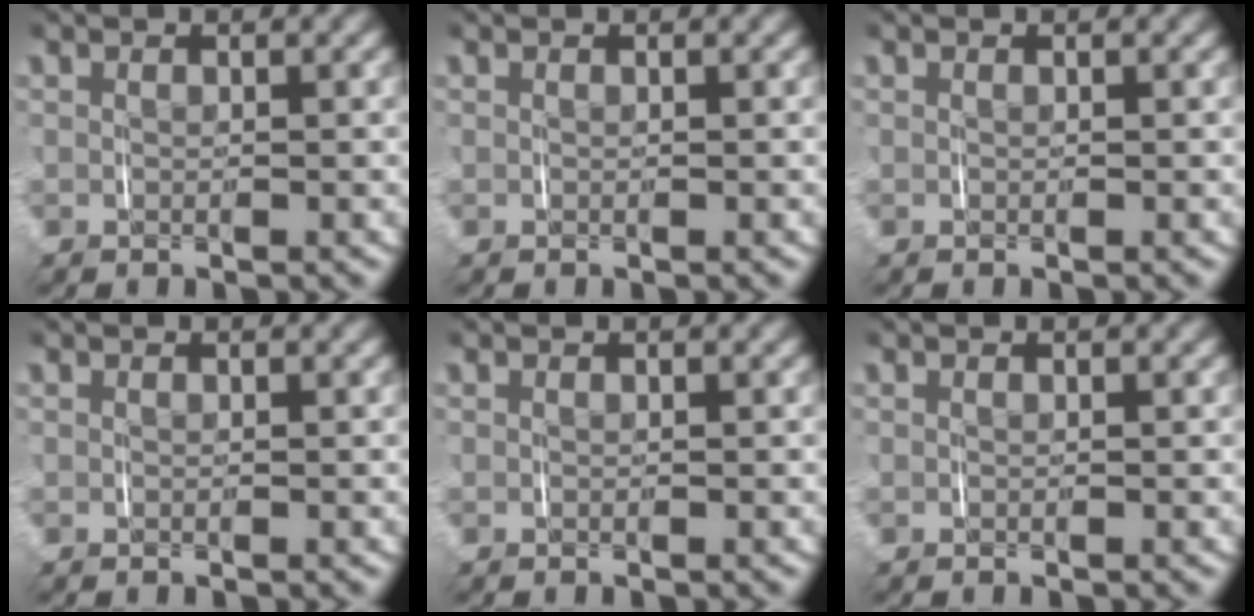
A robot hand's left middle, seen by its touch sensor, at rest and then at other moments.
{"total": 0.0}
{"total": 0.0}
{"total": 0.0}
{"total": 0.0}
{"total": 0.0}